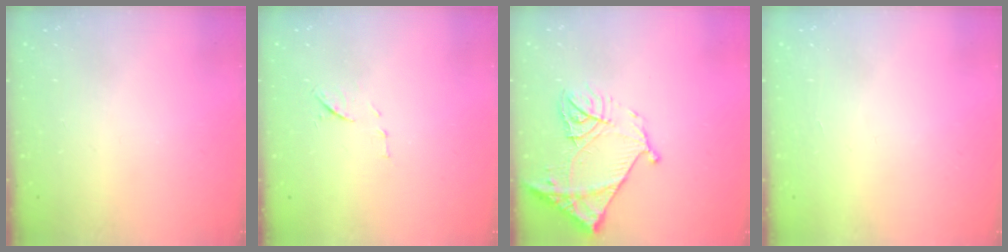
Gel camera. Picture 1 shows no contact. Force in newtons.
{"total": 8.5, "press": 8.4, "slide": 1.0}
{"total": 15.0, "press": 14.9, "slide": 1.6}
{"total": 1.7, "press": 1.7, "slide": 0.1}